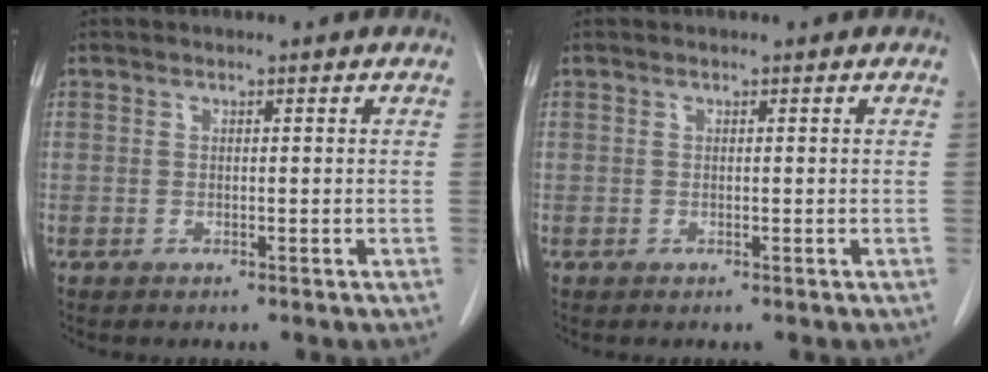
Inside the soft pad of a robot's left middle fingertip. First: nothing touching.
{"total": 0.0}